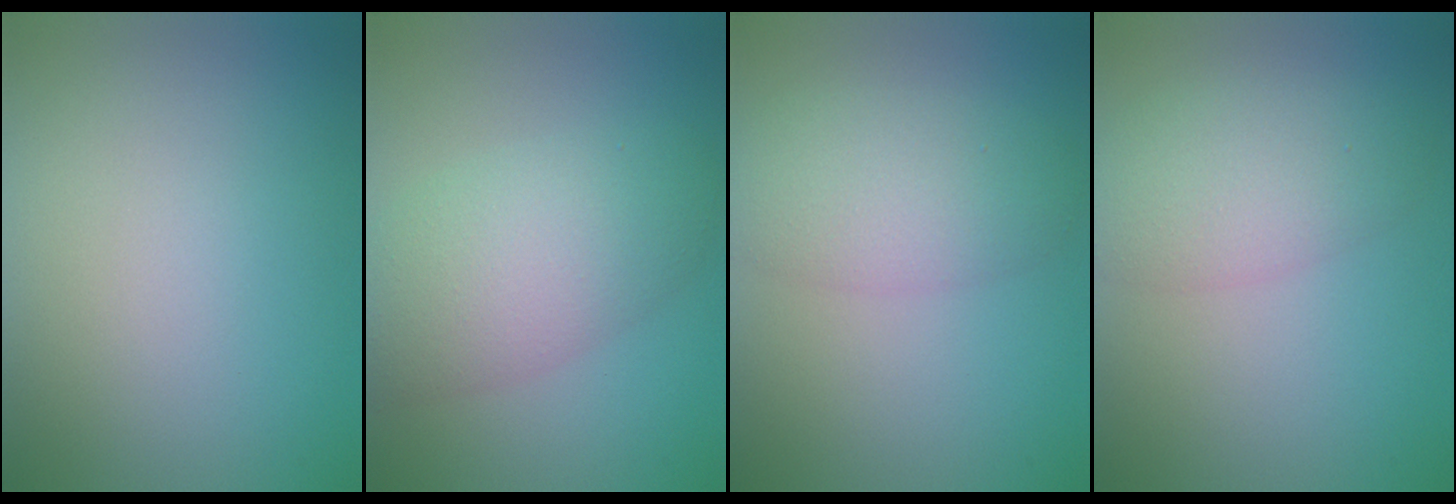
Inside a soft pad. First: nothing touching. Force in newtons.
{"total": 6.0, "press": 6.0, "slide": 0.5}
{"total": 4.6, "press": 4.6, "slide": 0.2}
{"total": 4.4, "press": 4.3, "slide": 0.2}